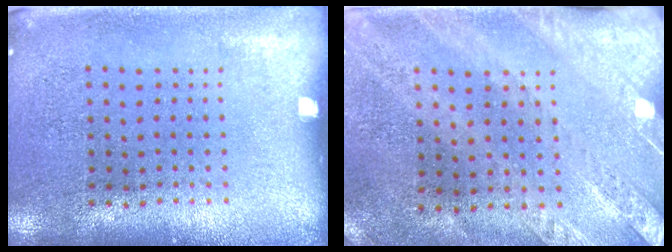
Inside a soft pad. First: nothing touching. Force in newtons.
{"total": 2.5, "press": 2.1, "slide": 1.3}